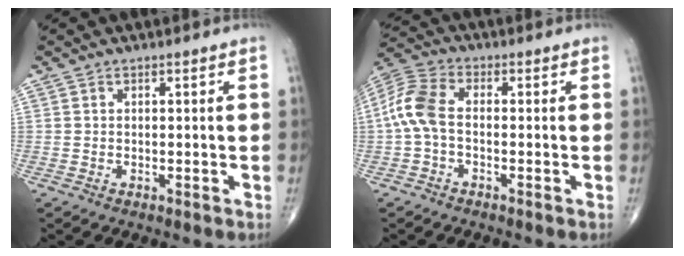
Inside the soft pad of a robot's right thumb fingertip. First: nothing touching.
{"total": 8.0, "force": [-0.7, 4.5, 6.7], "torque": [-0.153, 0.023, -0.026]}